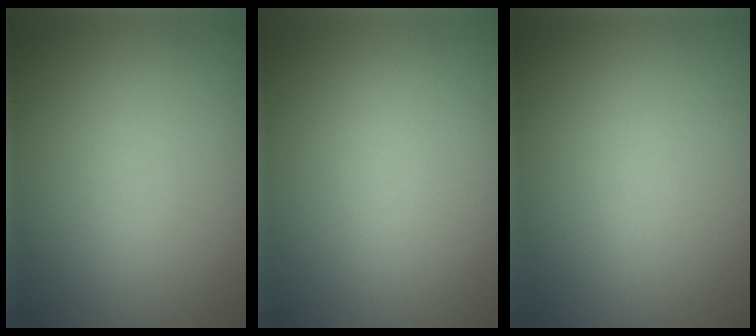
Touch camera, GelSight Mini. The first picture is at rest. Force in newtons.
{"total": 0.0}
{"total": 0.0}